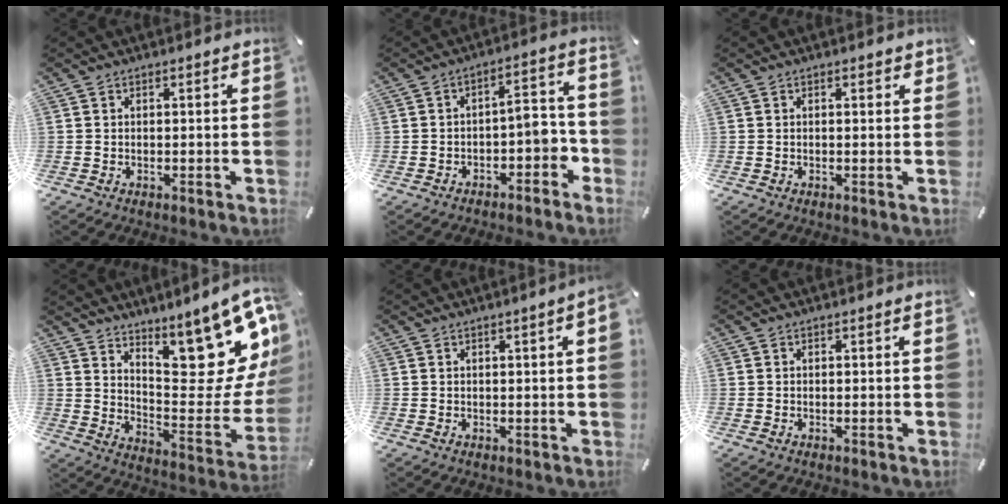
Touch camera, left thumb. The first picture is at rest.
{"total": 6.7, "force": [-2.6, 4.0, 4.7], "torque": [-0.055, 0.006, -0.051]}
{"total": 0.8, "force": [0.2, 0.3, 0.7], "torque": [-0.007, 0.000, 0.000]}
{"total": 20.5, "force": [13.7, 6.9, 13.6], "torque": [-0.158, -0.124, 0.224]}
{"total": 2.2, "force": [0.4, 0.0, 2.1], "torque": [-0.038, -0.002, 0.007]}
{"total": 0.0}